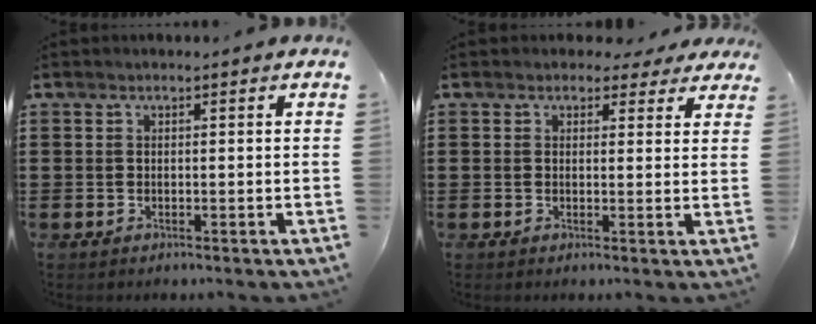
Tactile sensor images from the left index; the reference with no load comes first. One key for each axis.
{"total": 2.4, "fx": 1.9, "fy": 1.3, "fz": 0.6, "tx": -0.011, "ty": 0.004, "tz": 0.032}